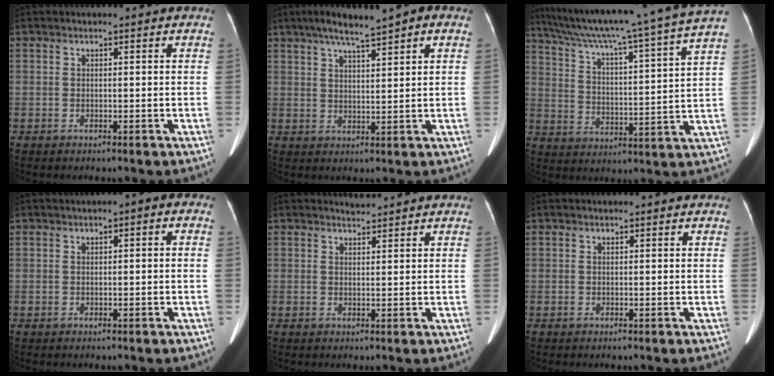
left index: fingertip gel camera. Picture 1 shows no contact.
{"total": 8.5, "force": [5.4, 0.8, 6.5], "torque": [-0.103, 0.031, 0.086]}
{"total": 24.4, "force": [20.5, -2.0, 12.9], "torque": [-0.215, -0.028, 0.291]}
{"total": 1.4, "force": [0.0, 0.6, 1.2], "torque": [-0.011, 0.013, -0.005]}
{"total": 1.1, "force": [1.0, -0.2, -0.3], "torque": [-0.003, -0.002, 0.021]}
{"total": 0.0}